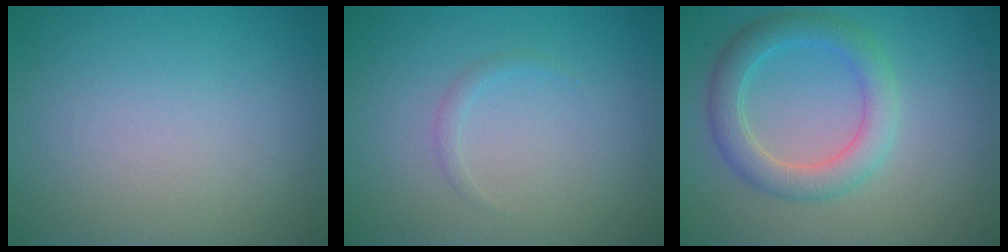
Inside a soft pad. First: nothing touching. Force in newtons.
{"total": 0.7, "press": 0.7, "slide": 0.0}
{"total": 3.9, "press": 3.9, "slide": 0.3}